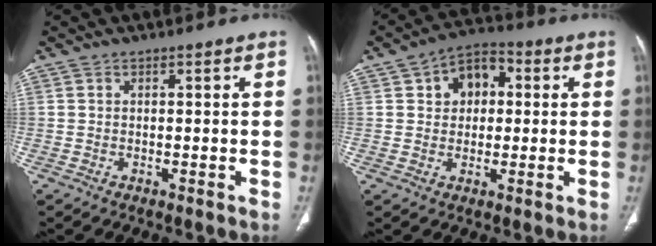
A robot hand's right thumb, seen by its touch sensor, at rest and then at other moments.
{"total": 8.6, "force": [2.1, 6.3, 5.5], "torque": [-0.052, 0.013, 0.024]}